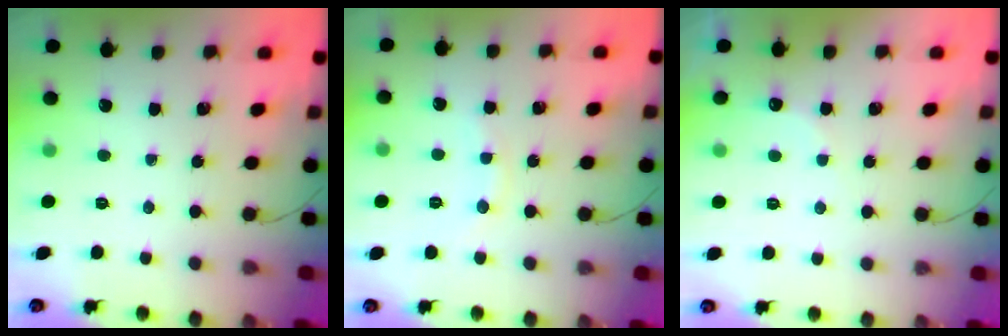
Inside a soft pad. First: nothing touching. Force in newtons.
{"total": 5.2, "press": 5.2, "slide": 0.7}
{"total": 5.5, "press": 5.4, "slide": 1.0}